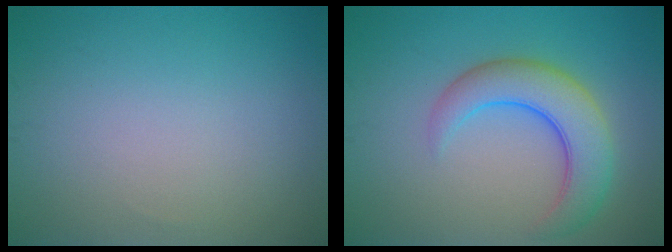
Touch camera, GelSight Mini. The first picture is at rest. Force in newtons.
{"total": 5.8, "press": 5.8, "slide": 0.4}